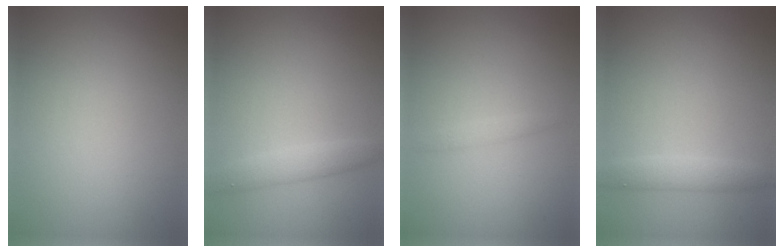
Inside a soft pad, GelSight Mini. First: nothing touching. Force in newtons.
{"total": 2.3, "press": 2.3, "slide": 0.1}
{"total": 0.8, "press": 0.8, "slide": 0.1}
{"total": 2.1, "press": 2.1, "slide": 0.1}